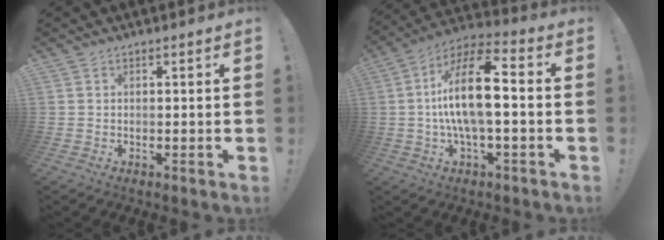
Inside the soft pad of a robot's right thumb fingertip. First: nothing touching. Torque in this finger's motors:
{"motor_torque": [0.99, 1.43, 0.31, -0.02, 0.19]}